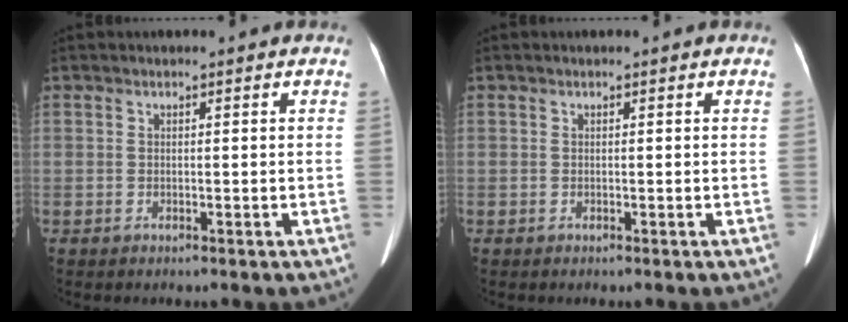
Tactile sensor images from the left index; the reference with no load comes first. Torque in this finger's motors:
{"motor_torque": [-0.06, -0.04, 0.00, 0.00]}